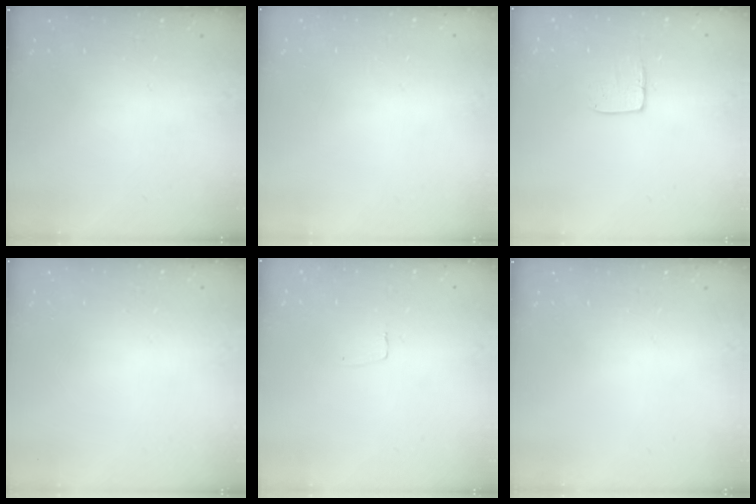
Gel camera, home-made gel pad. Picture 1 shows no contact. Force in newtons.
{"total": 0.0}
{"total": 6.8, "press": 6.8, "slide": 0.5}
{"total": 0.0}
{"total": 3.0, "press": 3.0, "slide": 0.2}
{"total": 0.0}